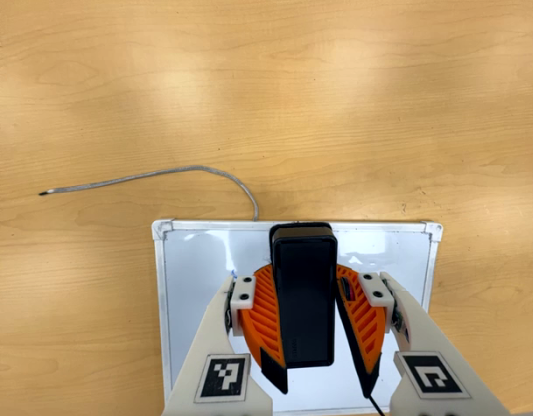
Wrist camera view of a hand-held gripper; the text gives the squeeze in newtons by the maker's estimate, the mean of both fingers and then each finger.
{"total": 9.4, "left": 9.1, "right": 9.8}